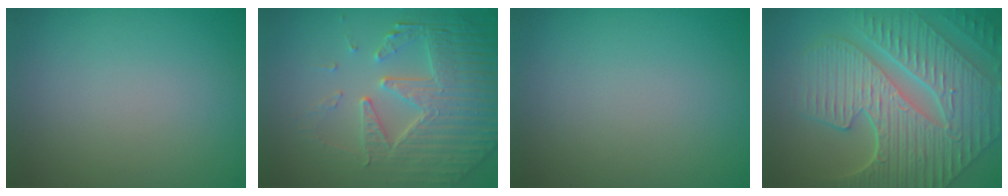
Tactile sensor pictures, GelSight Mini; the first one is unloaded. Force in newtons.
{"total": 7.6, "press": 5.5, "slide": 5.2}
{"total": 0.0}
{"total": 10.6, "press": 7.3, "slide": 7.7}